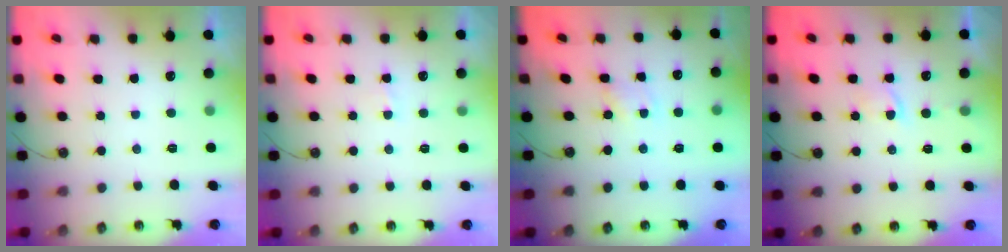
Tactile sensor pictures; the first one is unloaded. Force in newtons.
{"total": 1.4, "press": 1.3, "slide": 0.2}
{"total": 1.9, "press": 1.9, "slide": 0.2}
{"total": 2.0, "press": 2.0, "slide": 0.4}